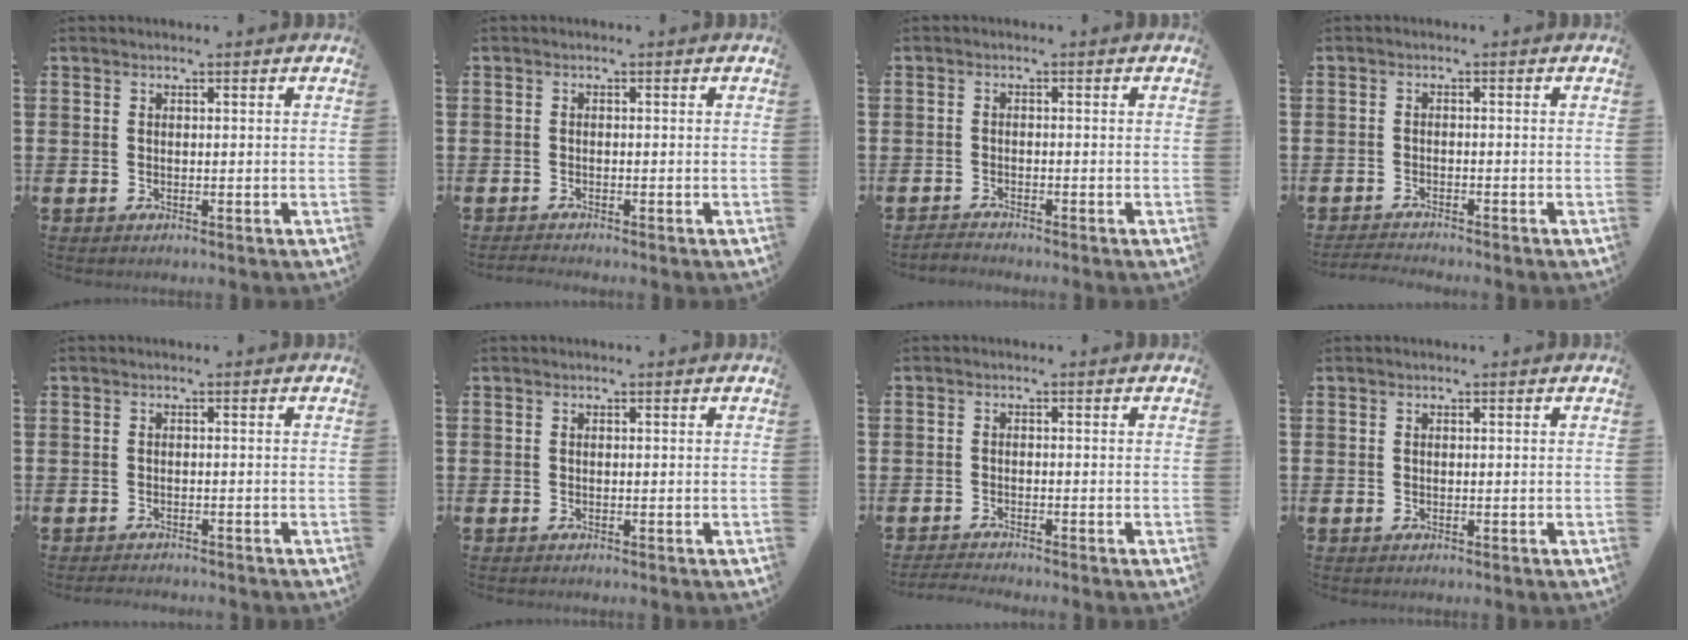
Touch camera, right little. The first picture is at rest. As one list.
[{"total": 0.7, "force": [-0.7, 0.0, 0.2], "torque": [-0.004, -0.002, -0.013]}, {"total": 1.0, "force": [-1.0, 0.0, 0.1], "torque": [-0.004, 0.000, -0.020]}, {"total": 1.4, "force": [-1.3, -0.1, 0.3], "torque": [-0.005, 0.001, -0.027]}, {"total": 0.9, "force": [-0.9, 0.0, 0.0], "torque": [0.006, -0.004, -0.021]}, {"total": 0.0}, {"total": 1.3, "force": [-1.2, -0.1, 0.3], "torque": [-0.005, 0.001, -0.024]}, {"total": 0.0}]